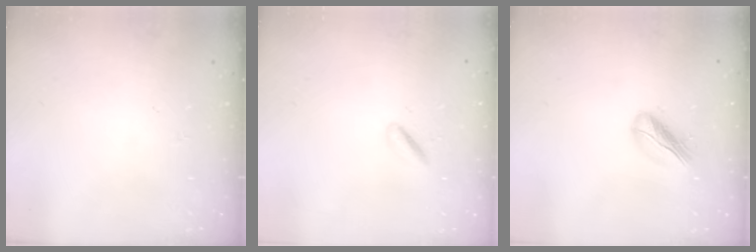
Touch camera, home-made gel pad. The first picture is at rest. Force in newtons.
{"total": 1.3, "press": 1.1, "slide": 0.8}
{"total": 5.9, "press": 5.7, "slide": 1.3}